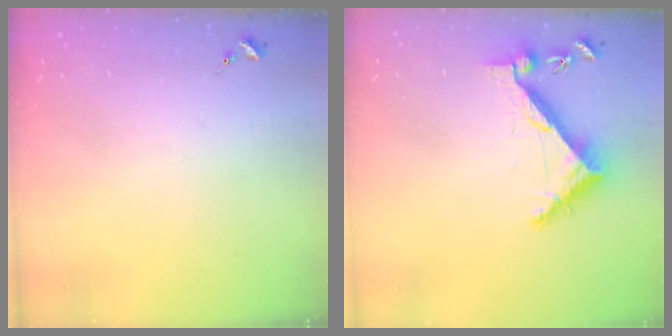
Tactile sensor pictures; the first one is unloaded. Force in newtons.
{"total": 6.3, "press": 6.2, "slide": 0.7}